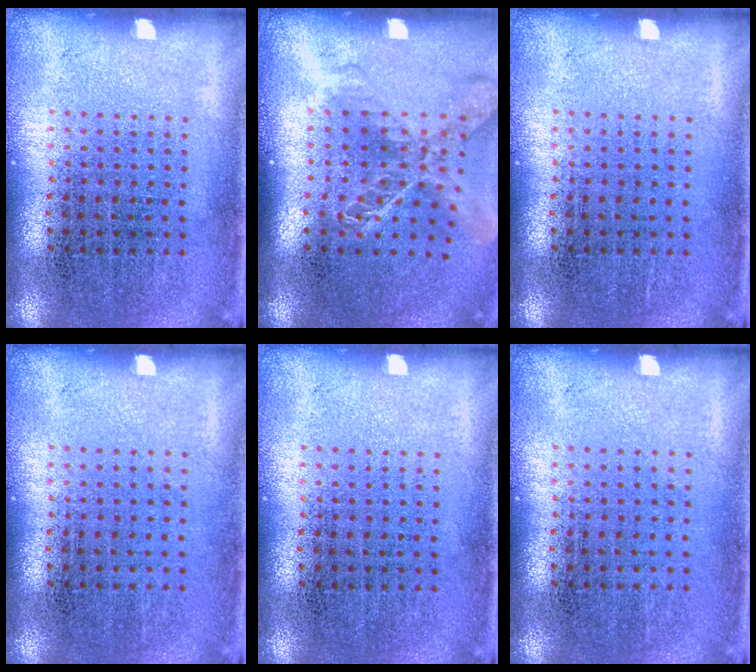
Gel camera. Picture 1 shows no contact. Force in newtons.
{"total": 2.0, "press": 1.5, "slide": 1.3}
{"total": 0.0}
{"total": 0.0}
{"total": 0.0}
{"total": 0.0}